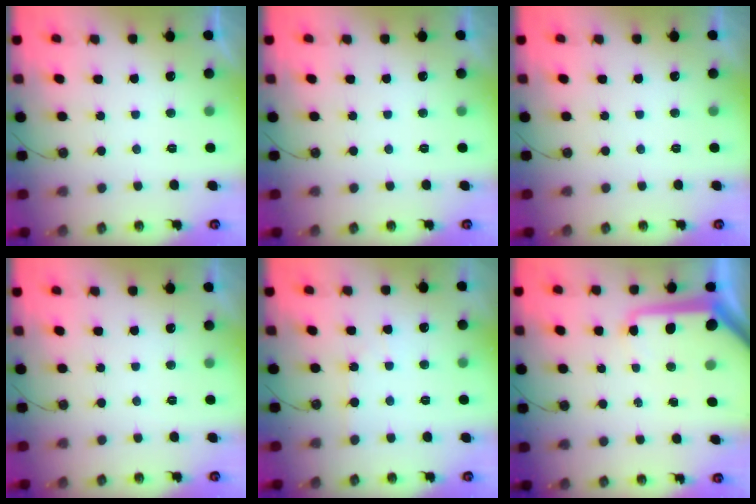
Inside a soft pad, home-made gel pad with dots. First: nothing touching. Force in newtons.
{"total": 0.0}
{"total": 0.0}
{"total": 0.0}
{"total": 3.0, "press": 3.0, "slide": 0.4}
{"total": 12.8, "press": 12.7, "slide": 1.3}